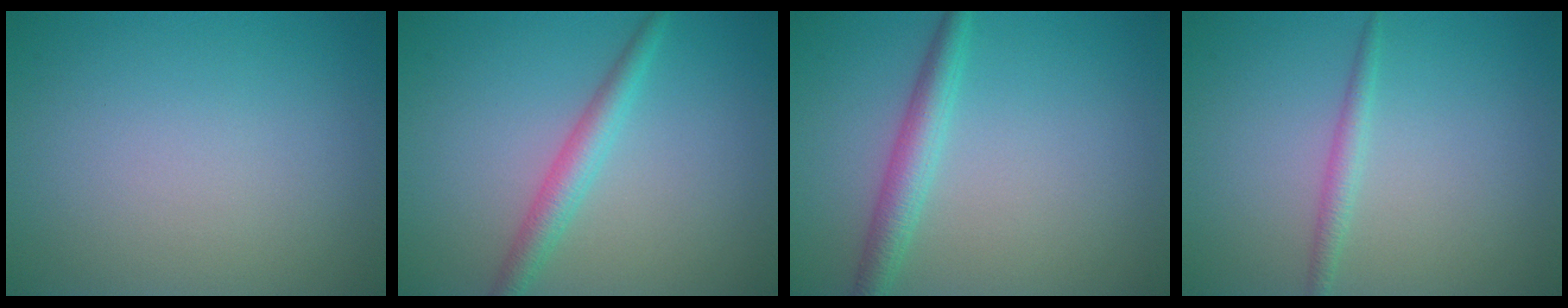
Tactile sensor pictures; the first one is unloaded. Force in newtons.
{"total": 2.7, "press": 2.7, "slide": 0.1}
{"total": 2.9, "press": 2.9, "slide": 0.0}
{"total": 1.4, "press": 1.4, "slide": 0.1}